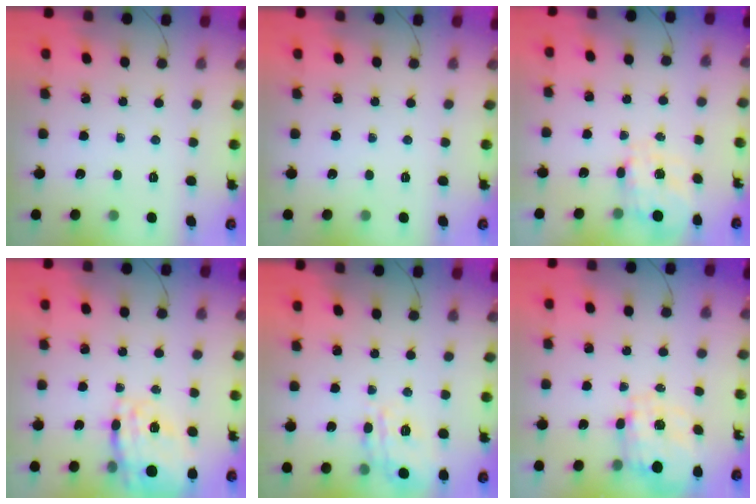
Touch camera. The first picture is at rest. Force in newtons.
{"total": 0.0}
{"total": 5.2, "press": 5.1, "slide": 0.8}
{"total": 21.8, "press": 21.6, "slide": 2.5}
{"total": 11.9, "press": 11.9, "slide": 0.9}
{"total": 3.3, "press": 3.1, "slide": 1.1}